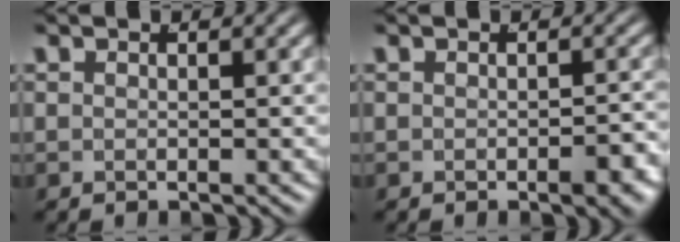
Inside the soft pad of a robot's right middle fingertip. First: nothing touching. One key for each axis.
{"total": 1.7, "fx": -1.1, "fy": 0.4, "fz": 1.2, "tx": -0.019, "ty": 0.000, "tz": -0.019}